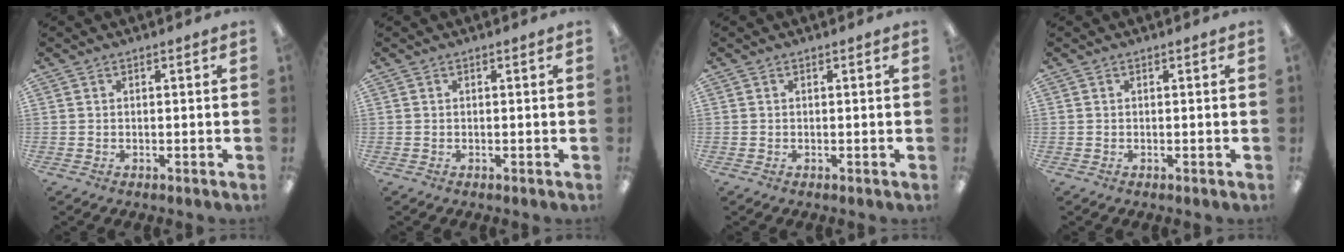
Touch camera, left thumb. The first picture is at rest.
{"total": 0.0}
{"total": 0.0}
{"total": 0.0}